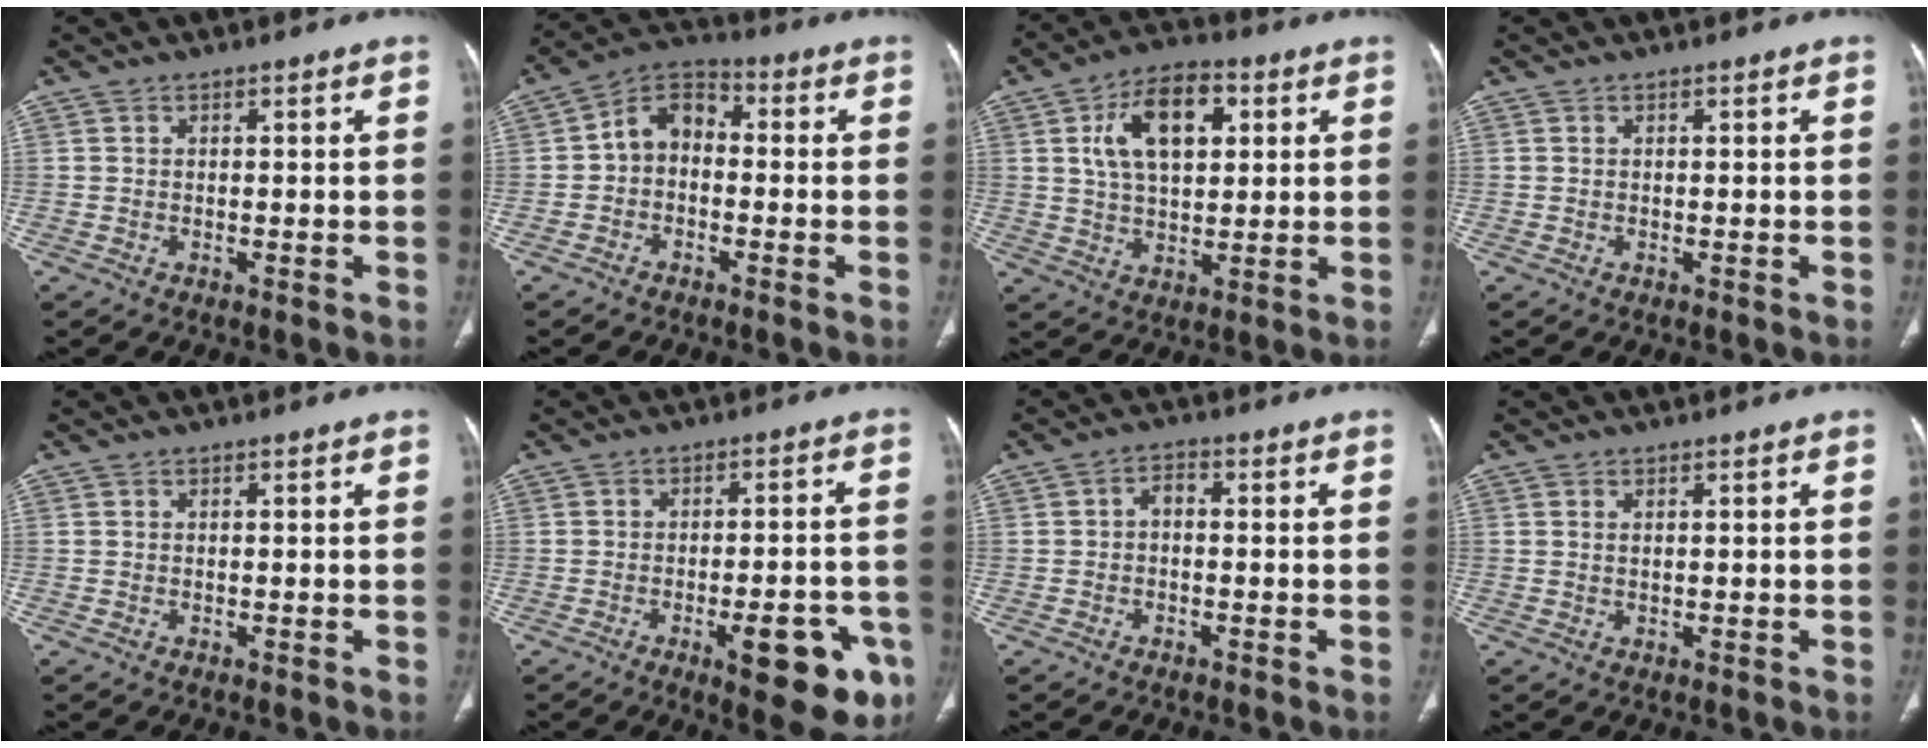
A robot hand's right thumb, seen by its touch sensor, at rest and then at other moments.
{"total": 7.5, "force": [-0.7, 5.6, 4.9], "torque": [-0.060, 0.030, -0.033]}
{"total": 13.2, "force": [3.9, 7.5, 10.1], "torque": [-0.152, 0.003, 0.065]}
{"total": 0.0}
{"total": 0.0}
{"total": 14.2, "force": [-6.3, 4.8, 11.8], "torque": [-0.117, 0.025, -0.072]}
{"total": 2.3, "force": [-0.4, 1.5, 1.7], "torque": [-0.022, 0.014, -0.015]}
{"total": 0.5, "force": [0.2, 0.2, 0.4], "torque": [-0.009, 0.001, 0.005]}